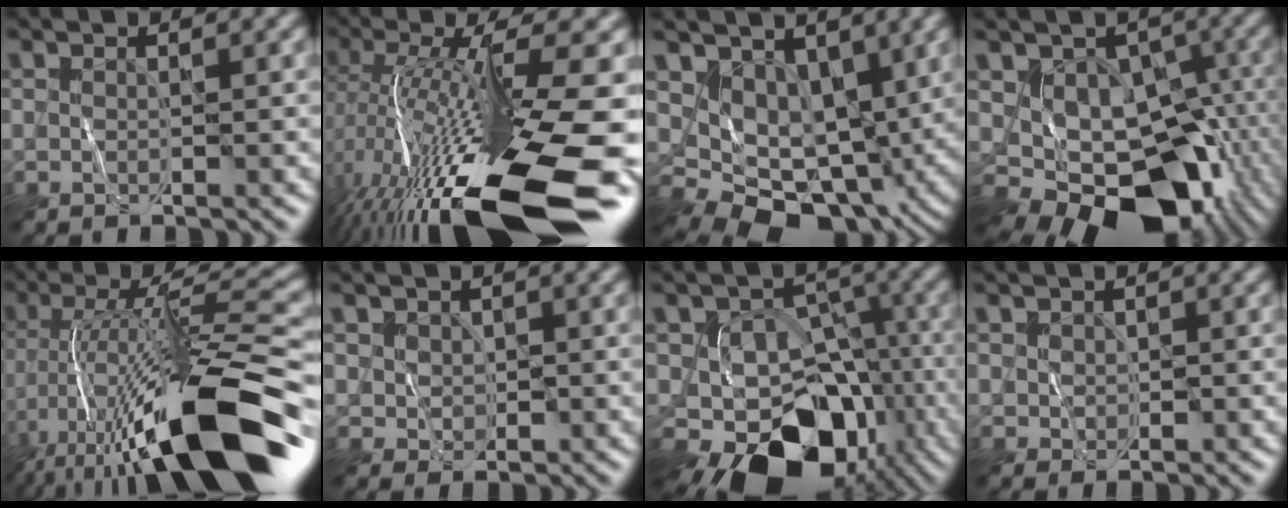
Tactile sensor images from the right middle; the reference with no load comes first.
{"total": 16.4, "force": [-6.6, 3.0, 14.7], "torque": [-0.264, 0.006, -0.114]}
{"total": 7.9, "force": [1.5, 5.8, 5.1], "torque": [-0.091, -0.032, 0.026]}
{"total": 13.0, "force": [-3.8, 8.7, 8.8], "torque": [-0.100, -0.020, -0.049]}
{"total": 16.1, "force": [-7.2, 3.8, 14.0], "torque": [-0.237, 0.021, -0.124]}
{"total": 1.8, "force": [0.6, 1.6, 0.6], "torque": [-0.014, -0.002, 0.018]}
{"total": 12.4, "force": [-6.3, 8.6, 6.3], "torque": [-0.087, -0.012, -0.091]}
{"total": 1.2, "force": [0.5, 1.0, 0.3], "torque": [-0.006, -0.002, 0.011]}